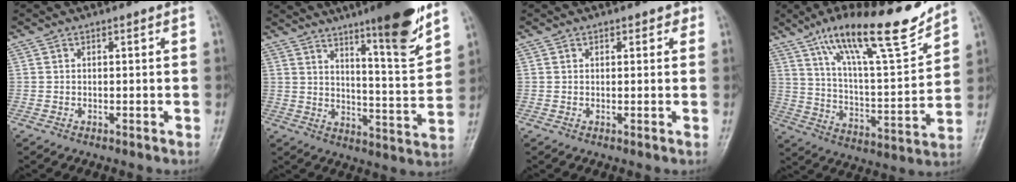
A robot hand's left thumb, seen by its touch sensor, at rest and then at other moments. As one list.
[{"total": 14.9, "force": [10.3, 1.8, 10.7], "torque": [-0.137, -0.070, 0.158]}, {"total": 1.8, "force": [1.0, 1.2, 0.9], "torque": [0.004, -0.001, 0.008]}, {"total": 21.2, "force": [14.9, 4.7, 14.4], "torque": [-0.208, -0.063, 0.251]}]